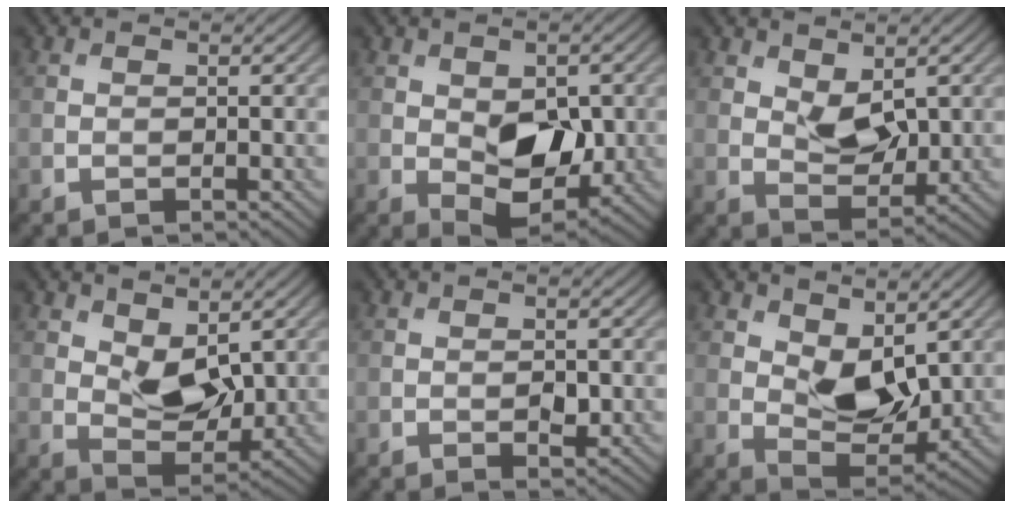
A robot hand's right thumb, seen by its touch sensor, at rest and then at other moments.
{"total": 7.6, "force": [-0.4, 4.7, 6.0], "torque": [-0.099, -0.011, -0.001]}
{"total": 4.3, "force": [1.7, 2.5, 3.1], "torque": [-0.061, -0.009, 0.031]}
{"total": 5.8, "force": [2.2, 3.4, 4.2], "torque": [-0.080, -0.012, 0.039]}
{"total": 1.8, "force": [-0.4, 0.9, 1.5], "torque": [-0.020, -0.002, -0.005]}
{"total": 6.9, "force": [2.5, 3.9, 5.1], "torque": [-0.096, -0.011, 0.042]}